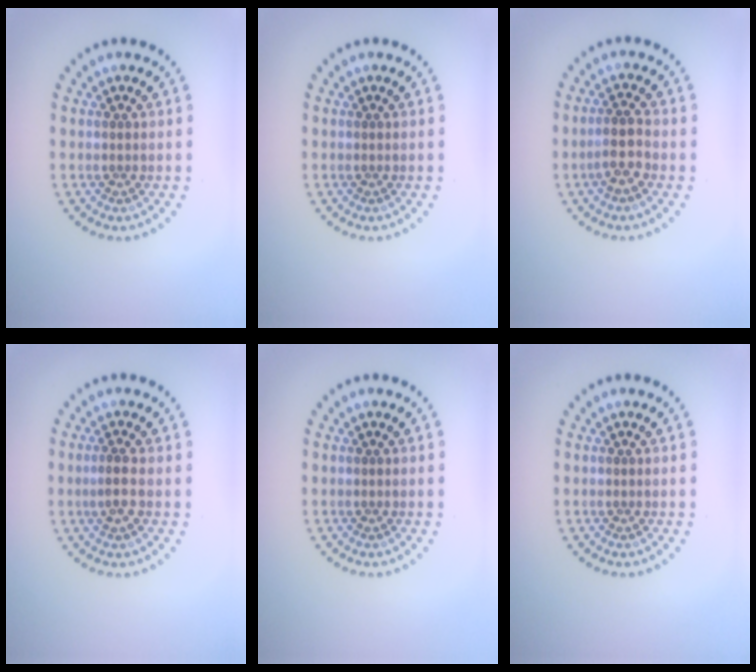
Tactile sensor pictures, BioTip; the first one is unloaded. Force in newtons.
{"total": 0.0}
{"total": 2.3, "press": 2.0, "slide": 1.1}
{"total": 1.6, "press": 1.5, "slide": 0.5}
{"total": 0.0}
{"total": 0.0}